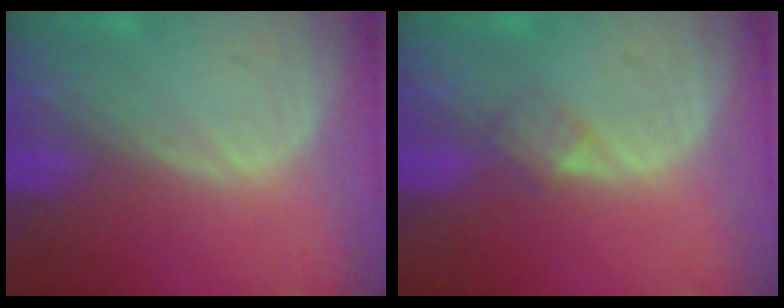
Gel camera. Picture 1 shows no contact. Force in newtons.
{"total": 1.8, "press": 1.8, "slide": 0.2}